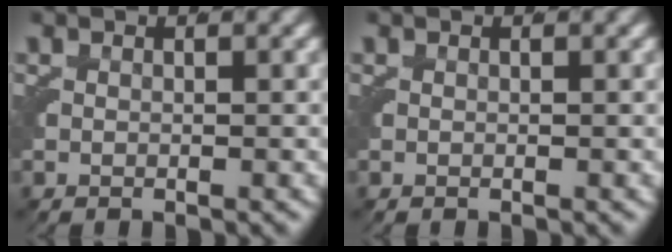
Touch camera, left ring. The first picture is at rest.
{"total": 0.0}